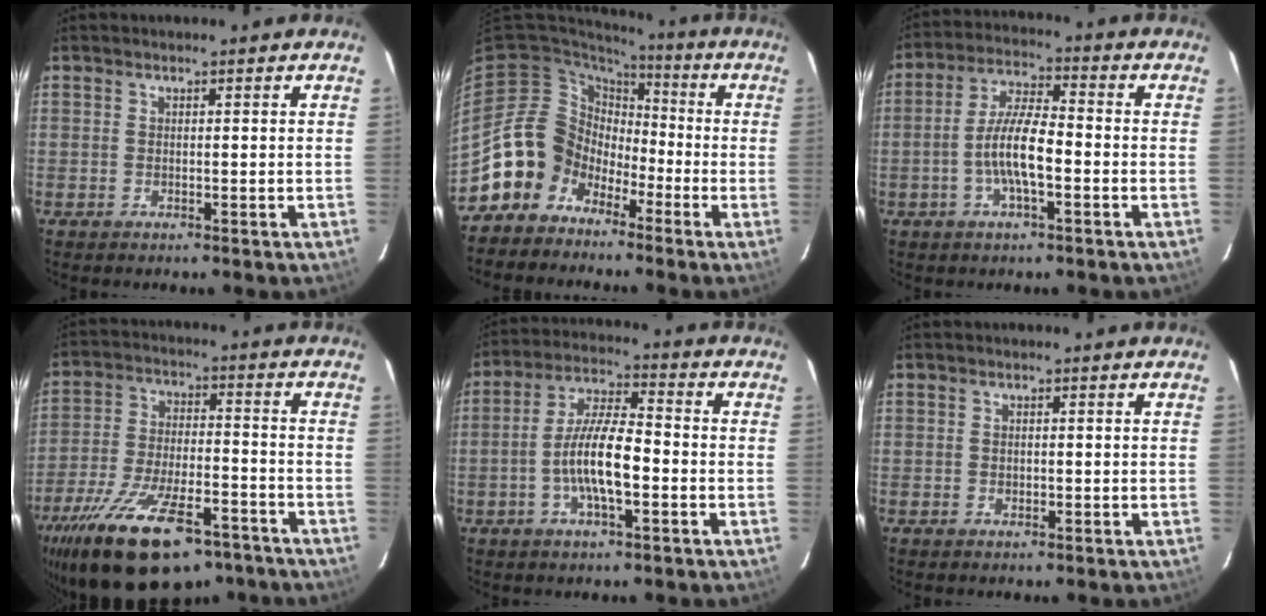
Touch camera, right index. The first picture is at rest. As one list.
[{"total": 12.8, "force": [-8.1, 9.1, 4.2], "torque": [-0.080, 0.034, -0.173]}, {"total": 8.8, "force": [-2.5, 2.2, 8.2], "torque": [-0.164, 0.004, -0.047]}, {"total": 23.6, "force": [-16.2, 9.4, 14.4], "torque": [-0.277, -0.034, -0.249]}, {"total": 10.3, "force": [-2.8, 2.7, 9.5], "torque": [-0.189, 0.003, -0.053]}, {"total": 0.7, "force": [-0.1, 0.6, 0.3], "torque": [-0.004, 0.000, 0.000]}]